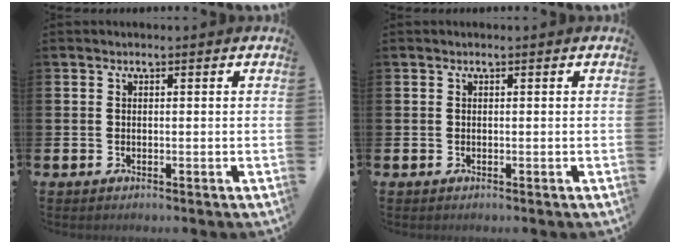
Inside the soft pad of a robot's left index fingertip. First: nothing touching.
{"total": 0.0}